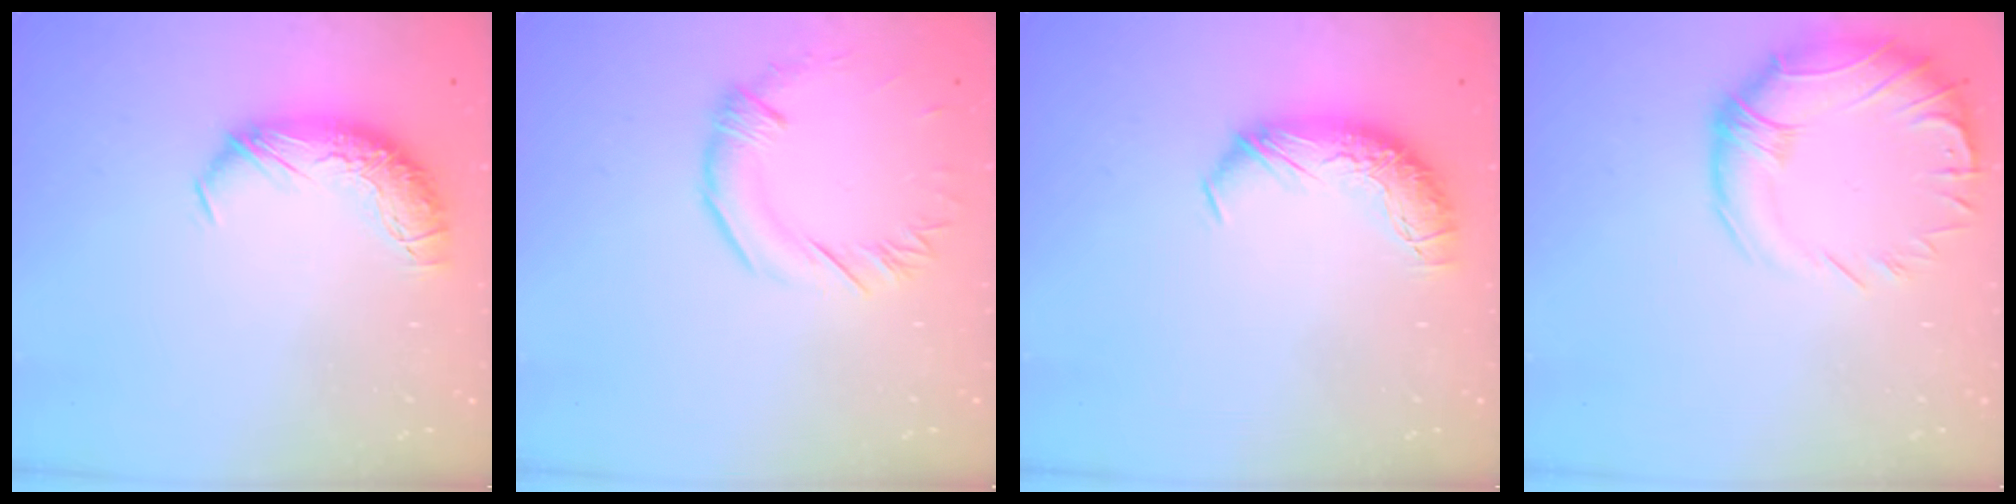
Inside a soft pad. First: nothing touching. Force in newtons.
{"total": 0.8, "press": 0.7, "slide": 0.4}
{"total": 0.0}
{"total": 5.2, "press": 3.1, "slide": 4.1}